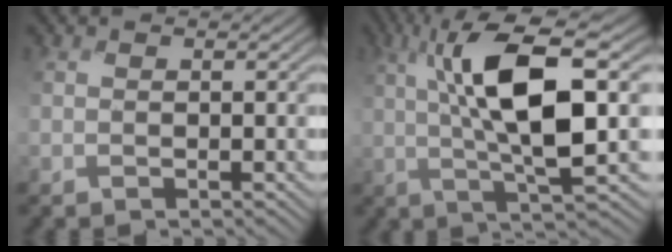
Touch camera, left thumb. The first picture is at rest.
{"total": 11.7, "force": [1.8, 2.9, 11.2], "torque": [-0.208, 0.009, 0.027]}